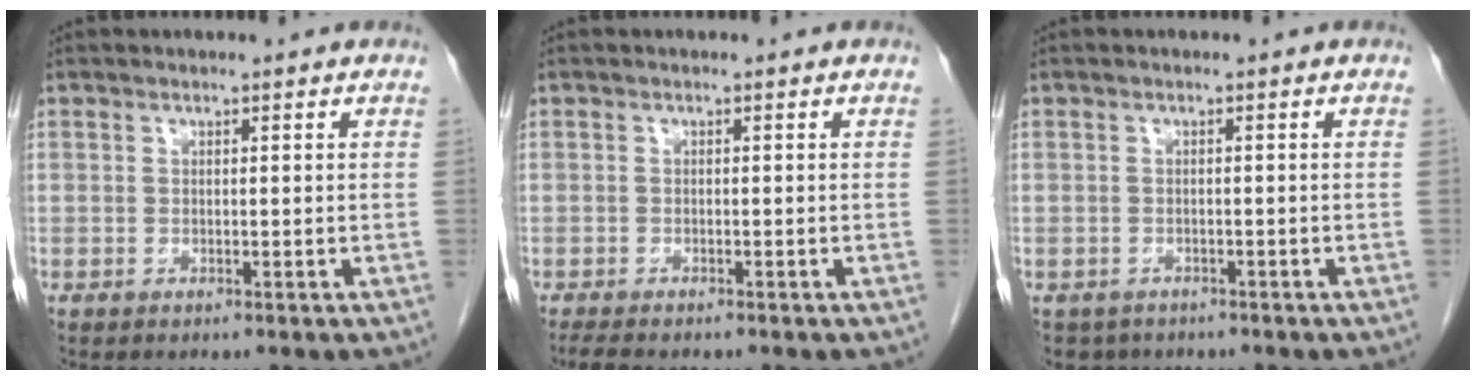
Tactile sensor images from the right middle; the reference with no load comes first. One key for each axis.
{"total": 3.6, "fx": -3.0, "fy": 0.7, "fz": 1.8, "tx": -0.032, "ty": -0.010, "tz": -0.043}
{"total": 3.6, "fx": -2.8, "fy": 2.3, "fz": 0.2, "tx": -0.003, "ty": 0.000, "tz": -0.042}